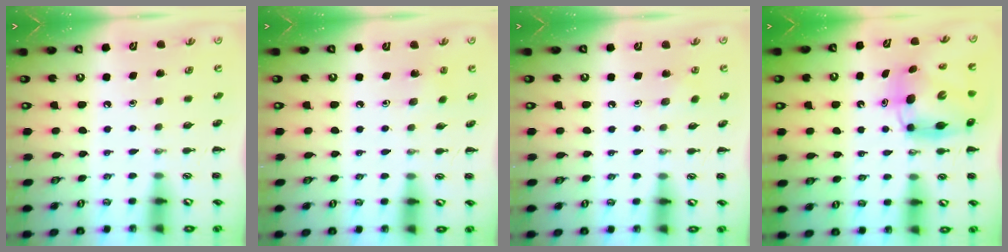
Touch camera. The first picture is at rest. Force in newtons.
{"total": 2.4, "press": 2.3, "slide": 0.6}
{"total": 3.0, "press": 2.9, "slide": 0.9}
{"total": 7.8, "press": 7.3, "slide": 2.6}